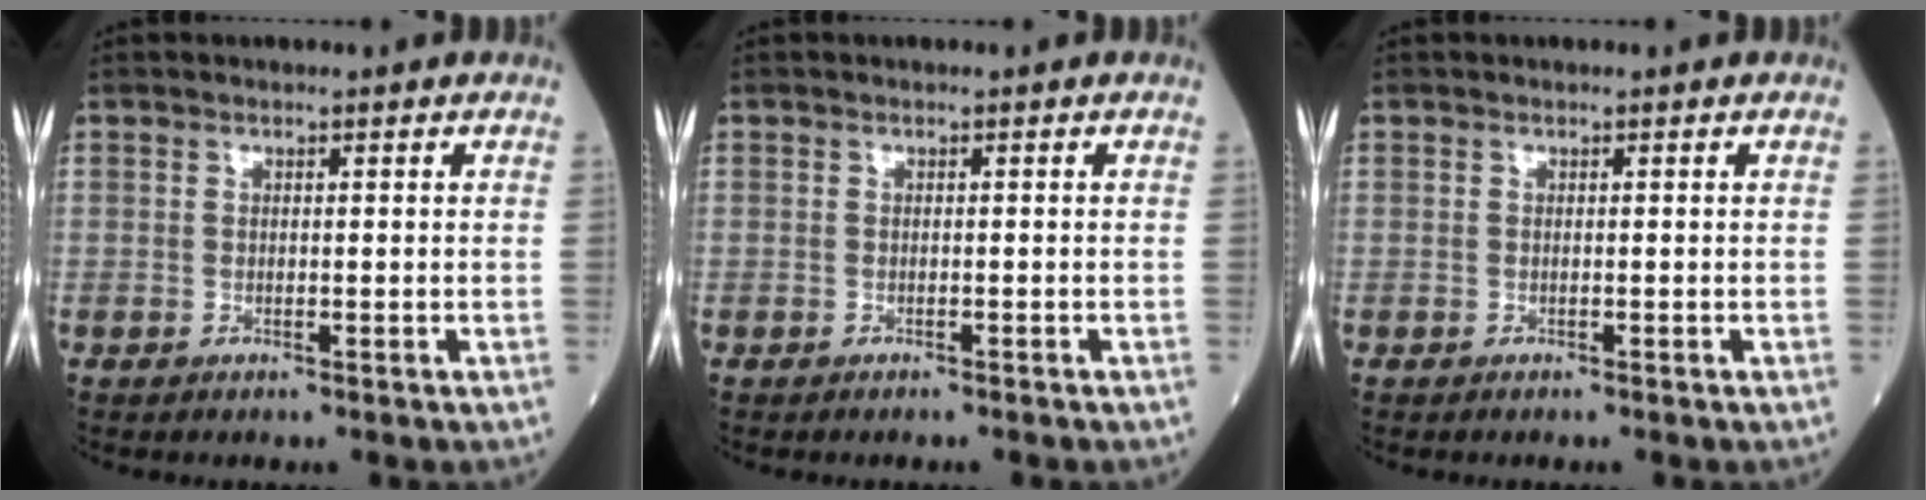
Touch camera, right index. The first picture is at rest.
{"total": 0.9, "force": [-0.9, 0.1, 0.3], "torque": [-0.010, -0.003, -0.011]}
{"total": 0.0}